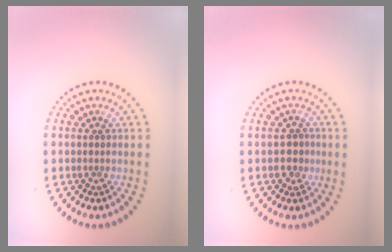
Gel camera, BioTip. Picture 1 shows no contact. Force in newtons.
{"total": 1.6, "press": 1.5, "slide": 0.5}